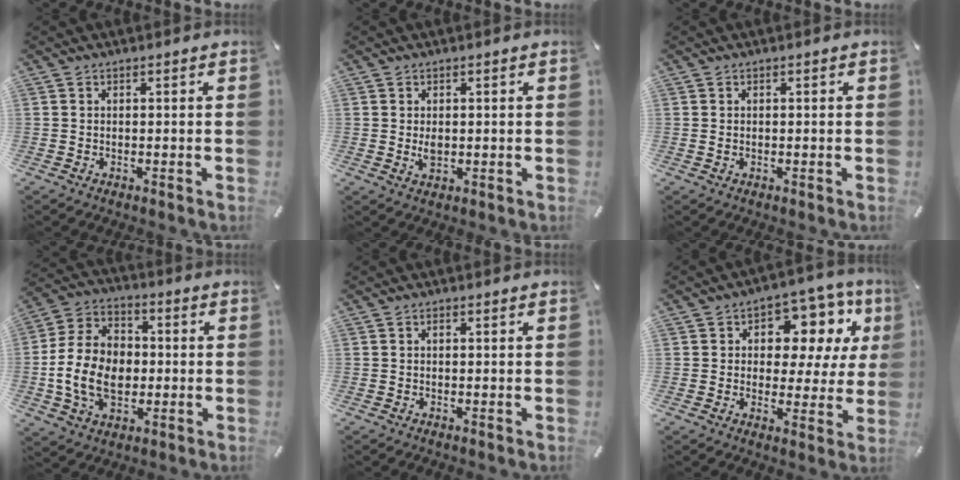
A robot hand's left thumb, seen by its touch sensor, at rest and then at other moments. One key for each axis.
{"total": 2.1, "fx": 0.0, "fy": 1.5, "fz": 1.5, "tx": -0.031, "ty": -0.005, "tz": -0.003}
{"total": 0.9, "fx": -0.2, "fy": 0.6, "fz": 0.6, "tx": -0.012, "ty": 0.002, "tz": -0.004}
{"total": 14.4, "fx": -2.5, "fy": 10.9, "fz": 9.1, "tx": -0.211, "ty": 0.018, "tz": -0.043}
{"total": 0.0}
{"total": 12.3, "fx": 5.2, "fy": 8.3, "fz": 7.5, "tx": -0.103, "ty": -0.036, "tz": 0.093}